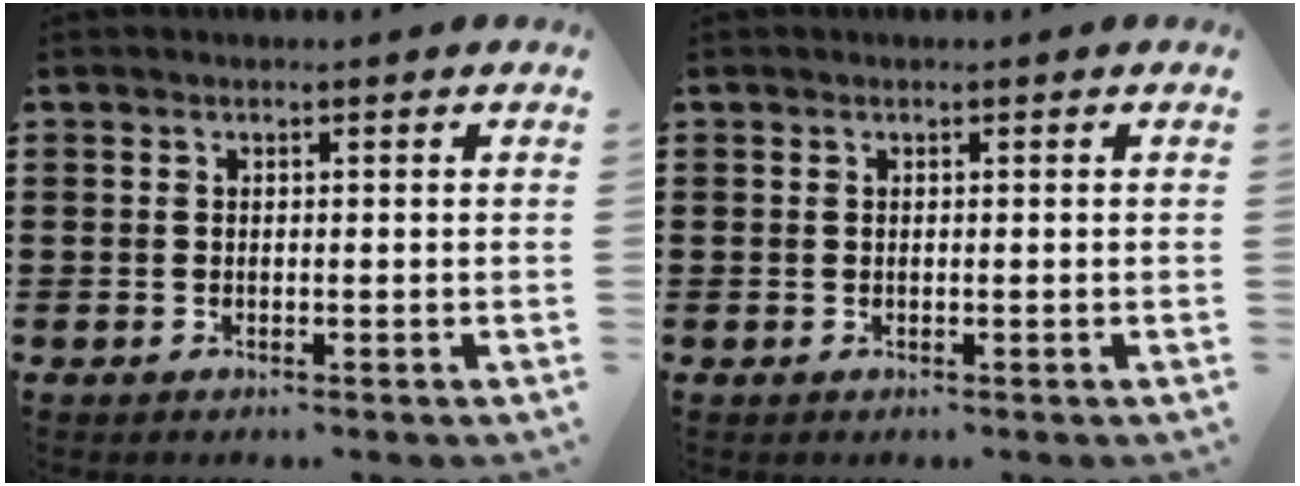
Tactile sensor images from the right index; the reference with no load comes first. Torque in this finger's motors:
{"motor_torque": [2.14, 0.00, 0.00, 0.01]}